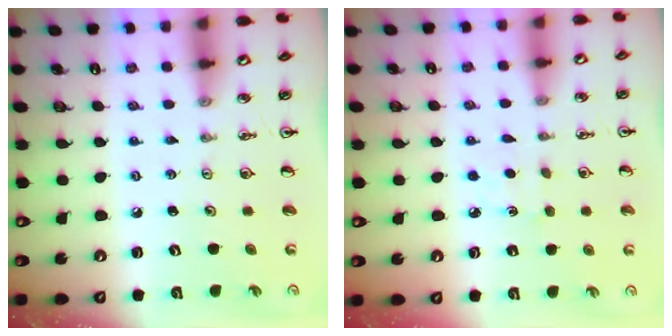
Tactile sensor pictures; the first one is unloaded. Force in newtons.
{"total": 4.2, "press": 4.1, "slide": 0.5}